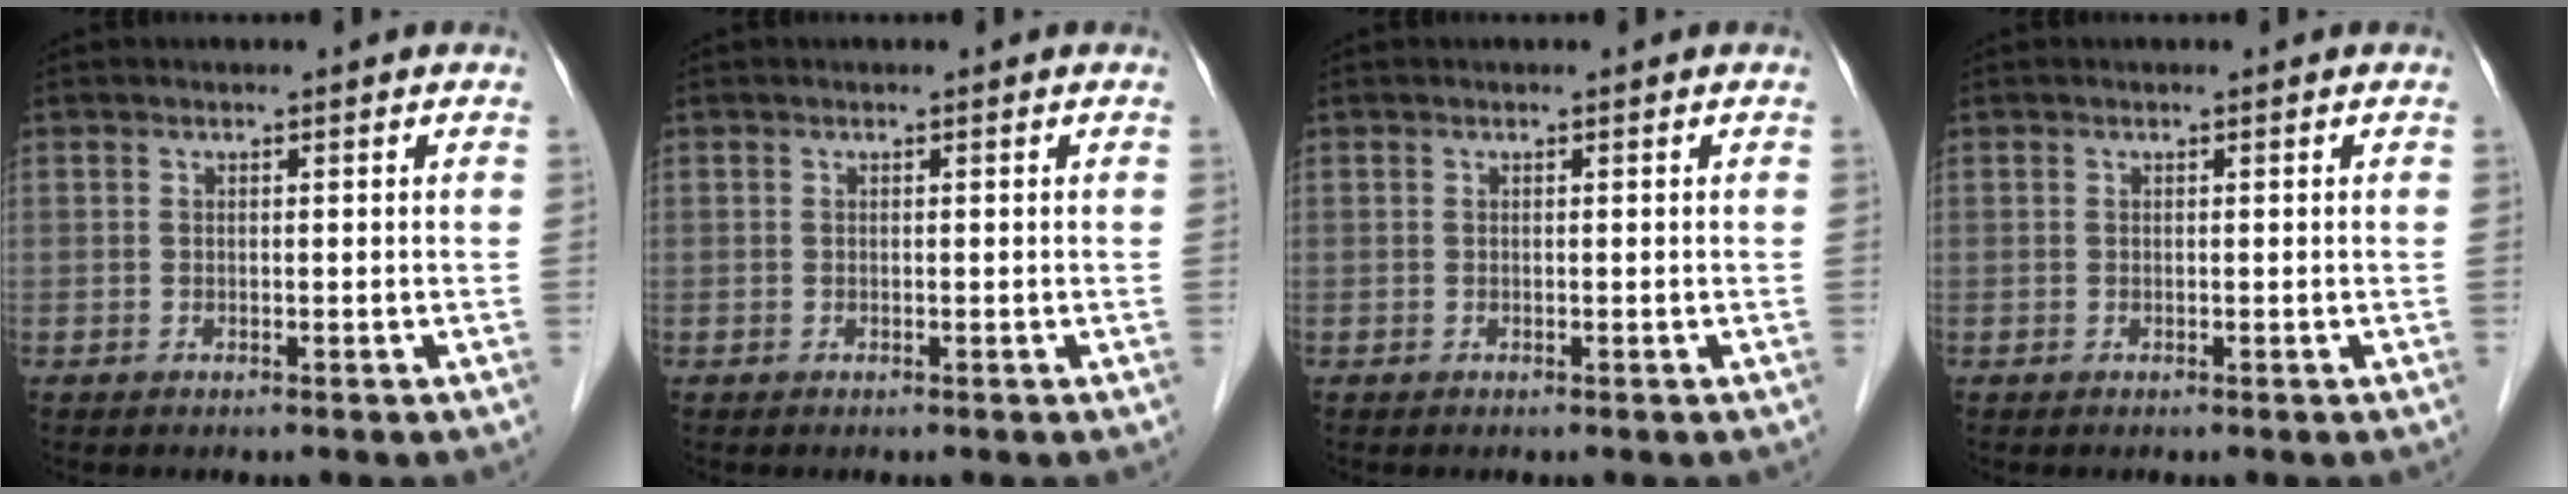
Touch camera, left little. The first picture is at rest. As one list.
[{"total": 0.0}, {"total": 0.0}, {"total": 0.0}]